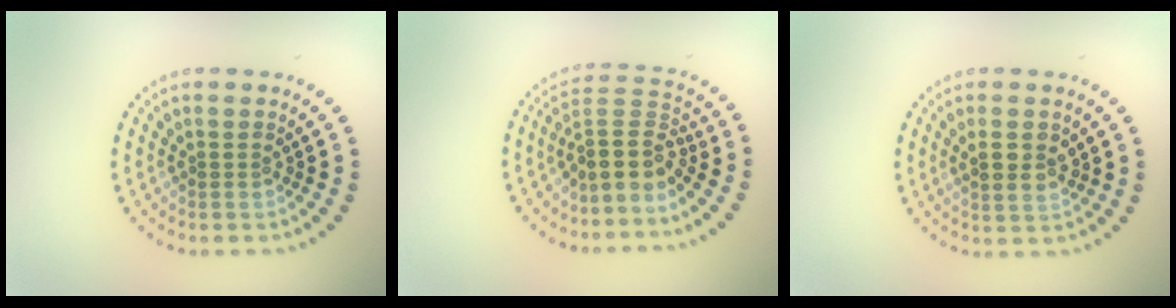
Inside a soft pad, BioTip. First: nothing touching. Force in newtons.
{"total": 4.0, "press": 3.0, "slide": 2.7}
{"total": 2.5, "press": 2.5, "slide": 0.6}